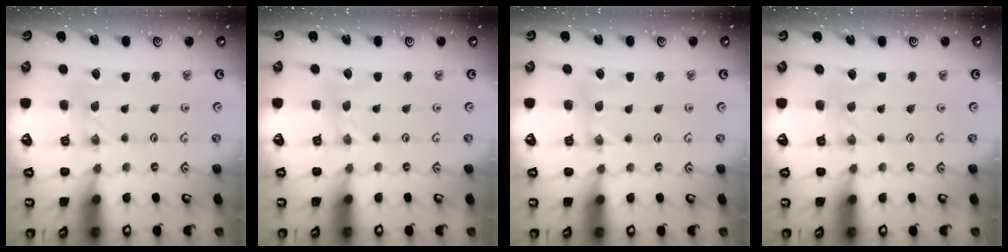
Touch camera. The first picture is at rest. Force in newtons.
{"total": 0.0}
{"total": 2.9, "press": 2.9, "slide": 0.3}
{"total": 0.0}